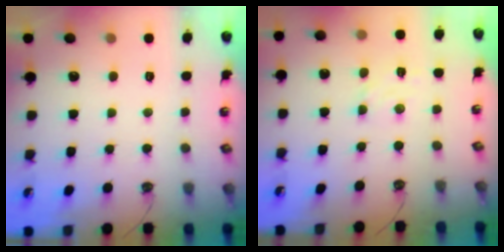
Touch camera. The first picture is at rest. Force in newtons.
{"total": 5.6, "press": 5.5, "slide": 0.6}